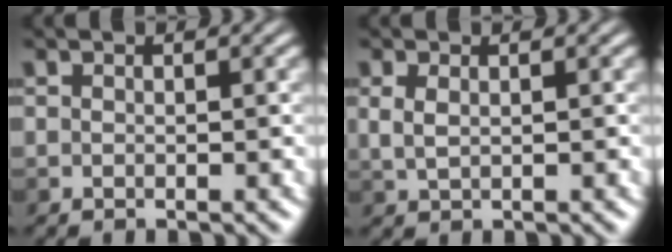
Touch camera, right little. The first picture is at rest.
{"total": 1.9, "force": [-0.1, 1.1, 1.6], "torque": [-0.043, -0.004, 0.000]}